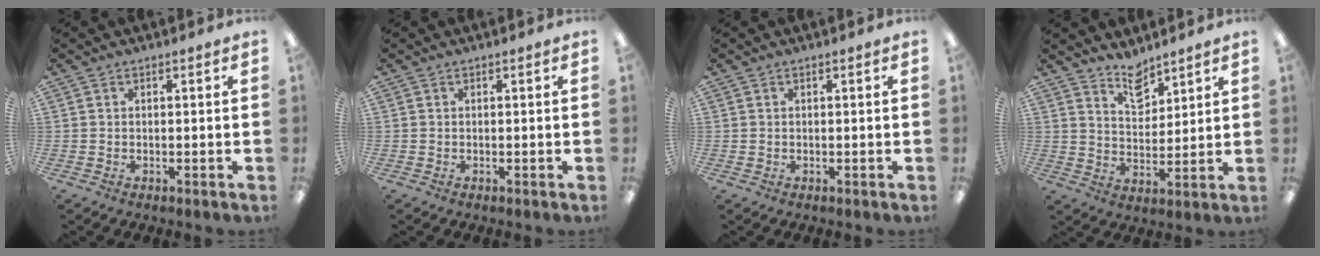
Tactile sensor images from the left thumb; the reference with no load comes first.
{"total": 0.0}
{"total": 0.0}
{"total": 7.4, "force": [6.3, 3.2, 2.2], "torque": [-0.023, -0.043, 0.112]}